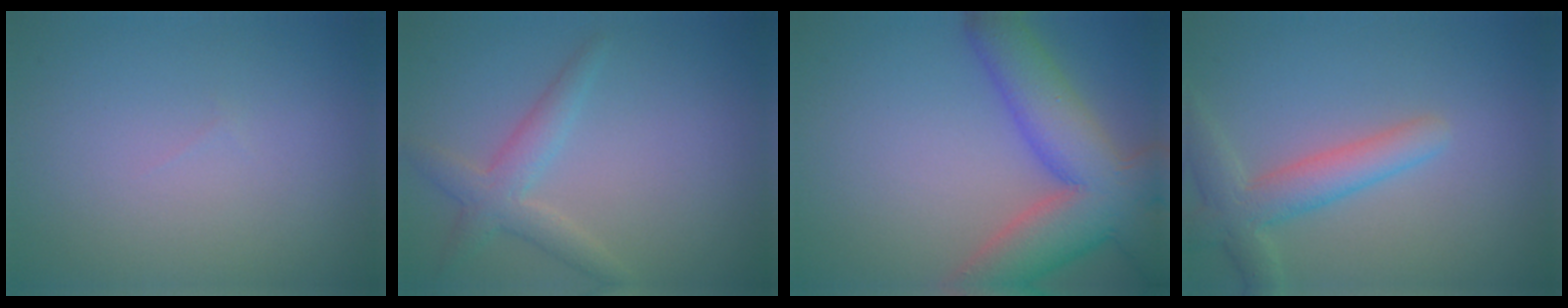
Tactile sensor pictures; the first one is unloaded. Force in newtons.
{"total": 2.8, "press": 2.8, "slide": 0.1}
{"total": 9.1, "press": 9.0, "slide": 0.6}
{"total": 4.1, "press": 4.1, "slide": 0.3}